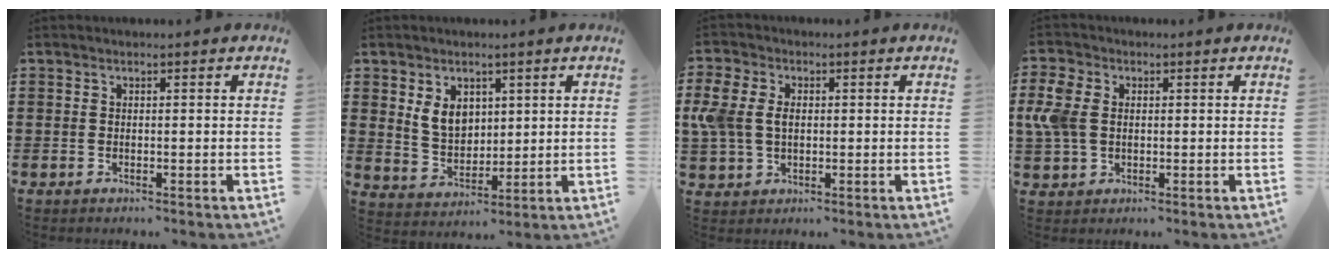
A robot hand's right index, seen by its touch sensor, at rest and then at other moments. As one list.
[{"total": 5.7, "force": [2.2, 4.3, 3.2], "torque": [-0.070, 0.011, 0.039]}, {"total": 5.6, "force": [0.5, 4.1, 3.9], "torque": [-0.120, 0.000, -0.002]}, {"total": 5.8, "force": [0.7, 4.3, 3.9], "torque": [-0.120, 0.001, 0.005]}]